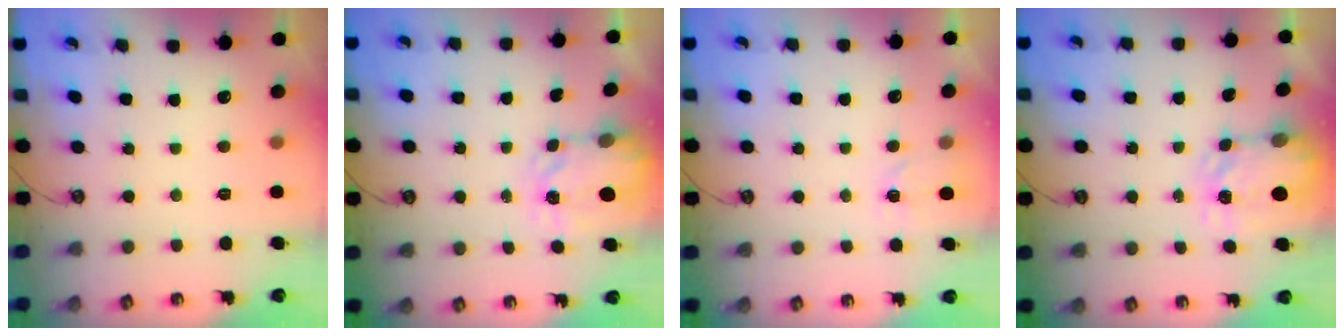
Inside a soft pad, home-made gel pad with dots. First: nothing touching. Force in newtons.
{"total": 3.5, "press": 3.5, "slide": 0.5}
{"total": 2.5, "press": 2.5, "slide": 0.4}
{"total": 3.8, "press": 3.8, "slide": 0.5}